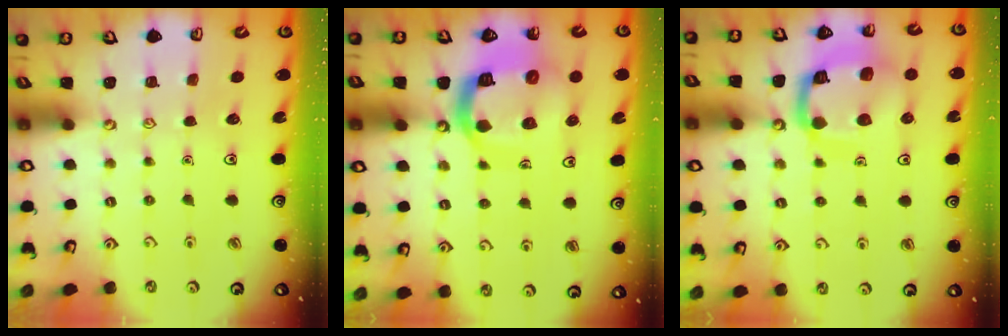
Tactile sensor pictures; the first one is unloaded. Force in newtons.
{"total": 15.5, "press": 15.4, "slide": 1.9}
{"total": 14.0, "press": 14.0, "slide": 1.2}